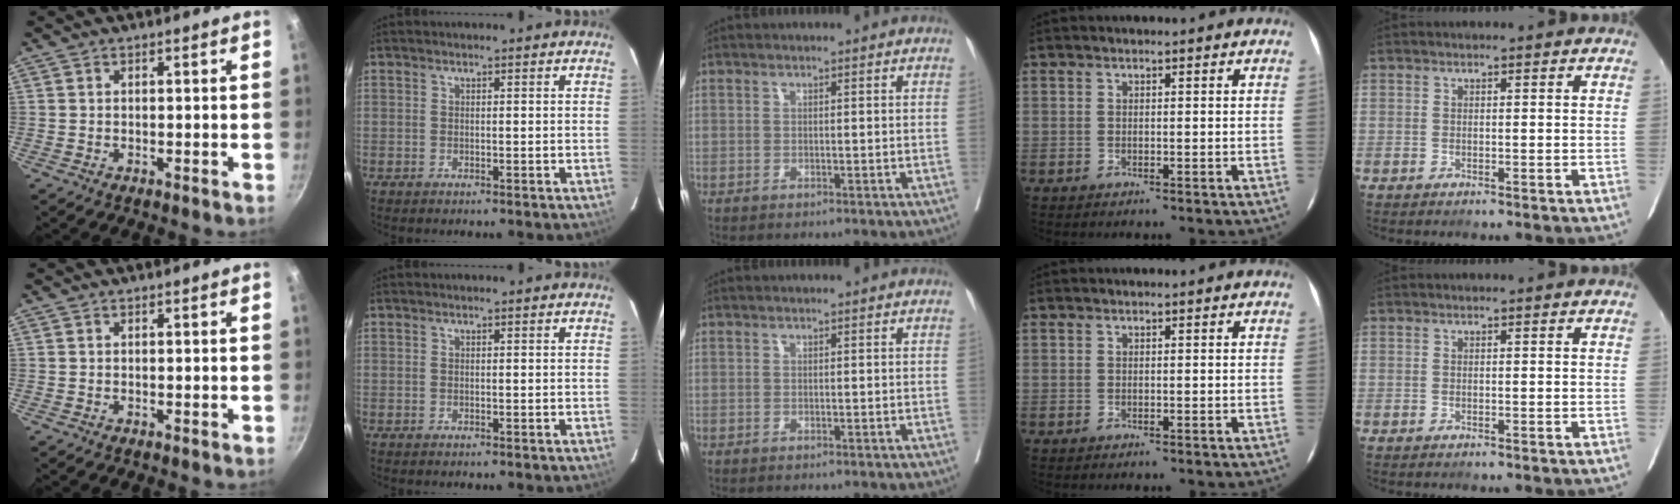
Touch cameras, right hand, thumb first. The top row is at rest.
{}